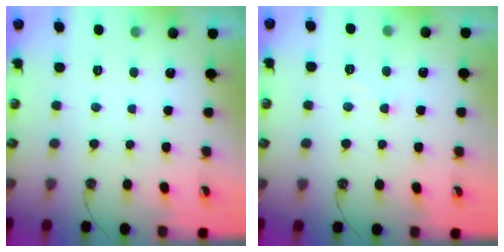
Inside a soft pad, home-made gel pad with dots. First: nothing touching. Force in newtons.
{"total": 1.1, "press": 1.0, "slide": 0.4}